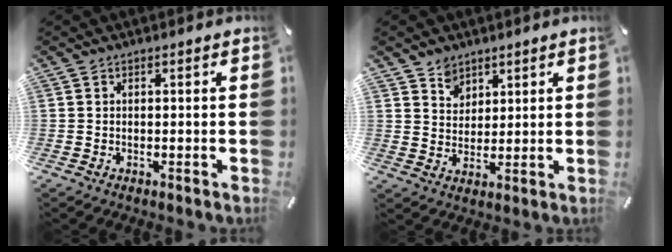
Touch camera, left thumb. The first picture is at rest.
{"total": 5.1, "force": [3.2, 3.9, -0.1], "torque": [0.000, -0.014, 0.060]}